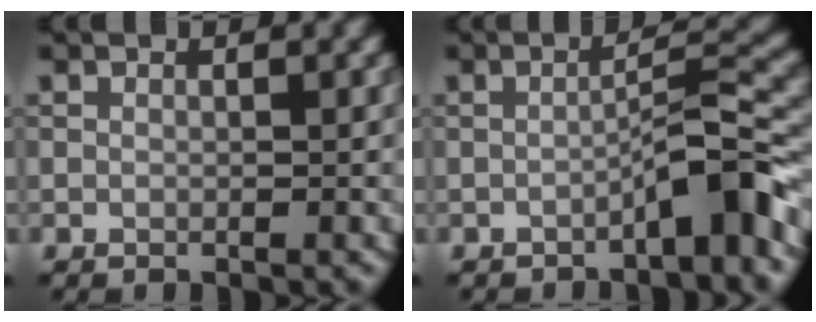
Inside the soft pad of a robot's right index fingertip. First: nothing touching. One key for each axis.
{"total": 4.3, "fx": -2.3, "fy": 0.4, "fz": 3.5, "tx": -0.051, "ty": 0.023, "tz": -0.044}